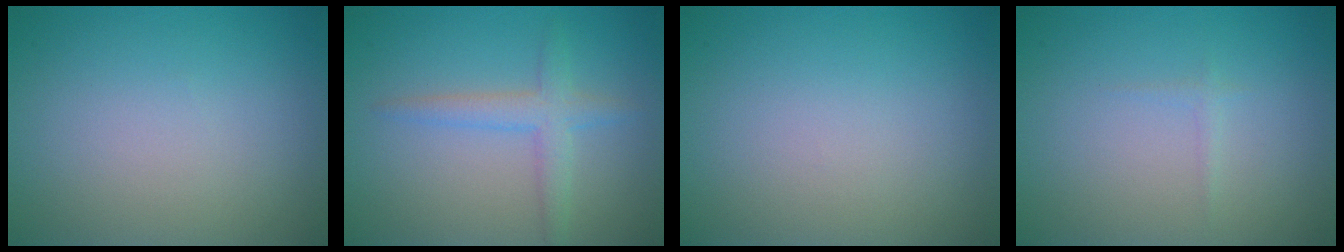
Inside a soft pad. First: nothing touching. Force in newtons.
{"total": 2.7, "press": 2.7, "slide": 0.2}
{"total": 0.0}
{"total": 0.6, "press": 0.6, "slide": 0.0}